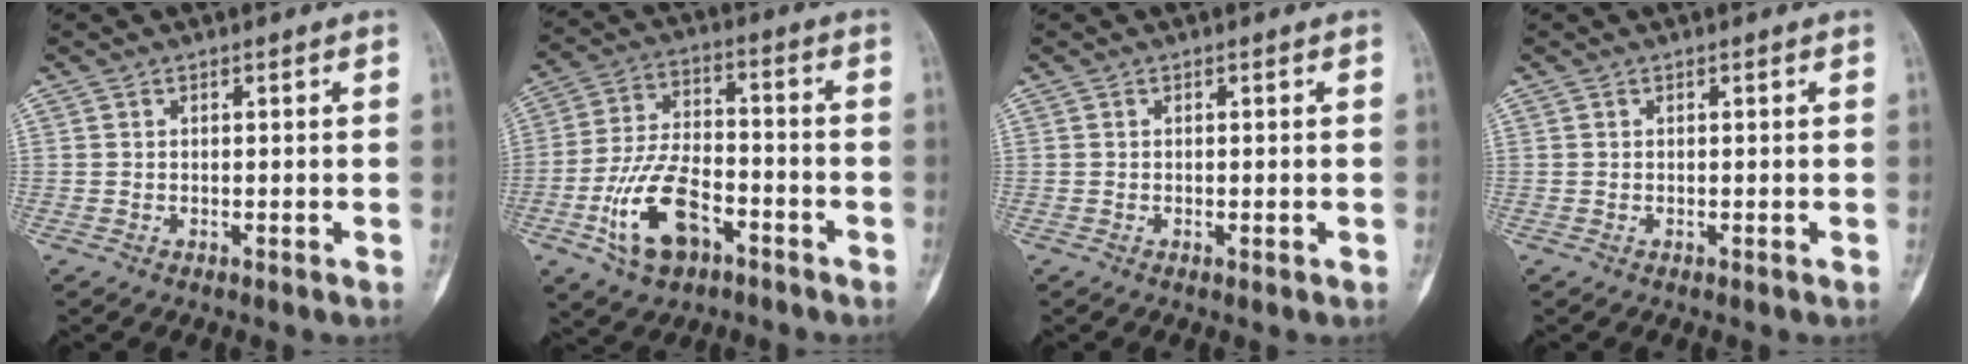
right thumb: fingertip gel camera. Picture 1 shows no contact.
{"total": 13.6, "force": [-6.1, 7.4, 9.6], "torque": [-0.178, 0.035, -0.112]}
{"total": 0.7, "force": [-0.2, 0.3, 0.6], "torque": [-0.010, -0.002, -0.002]}
{"total": 0.0}